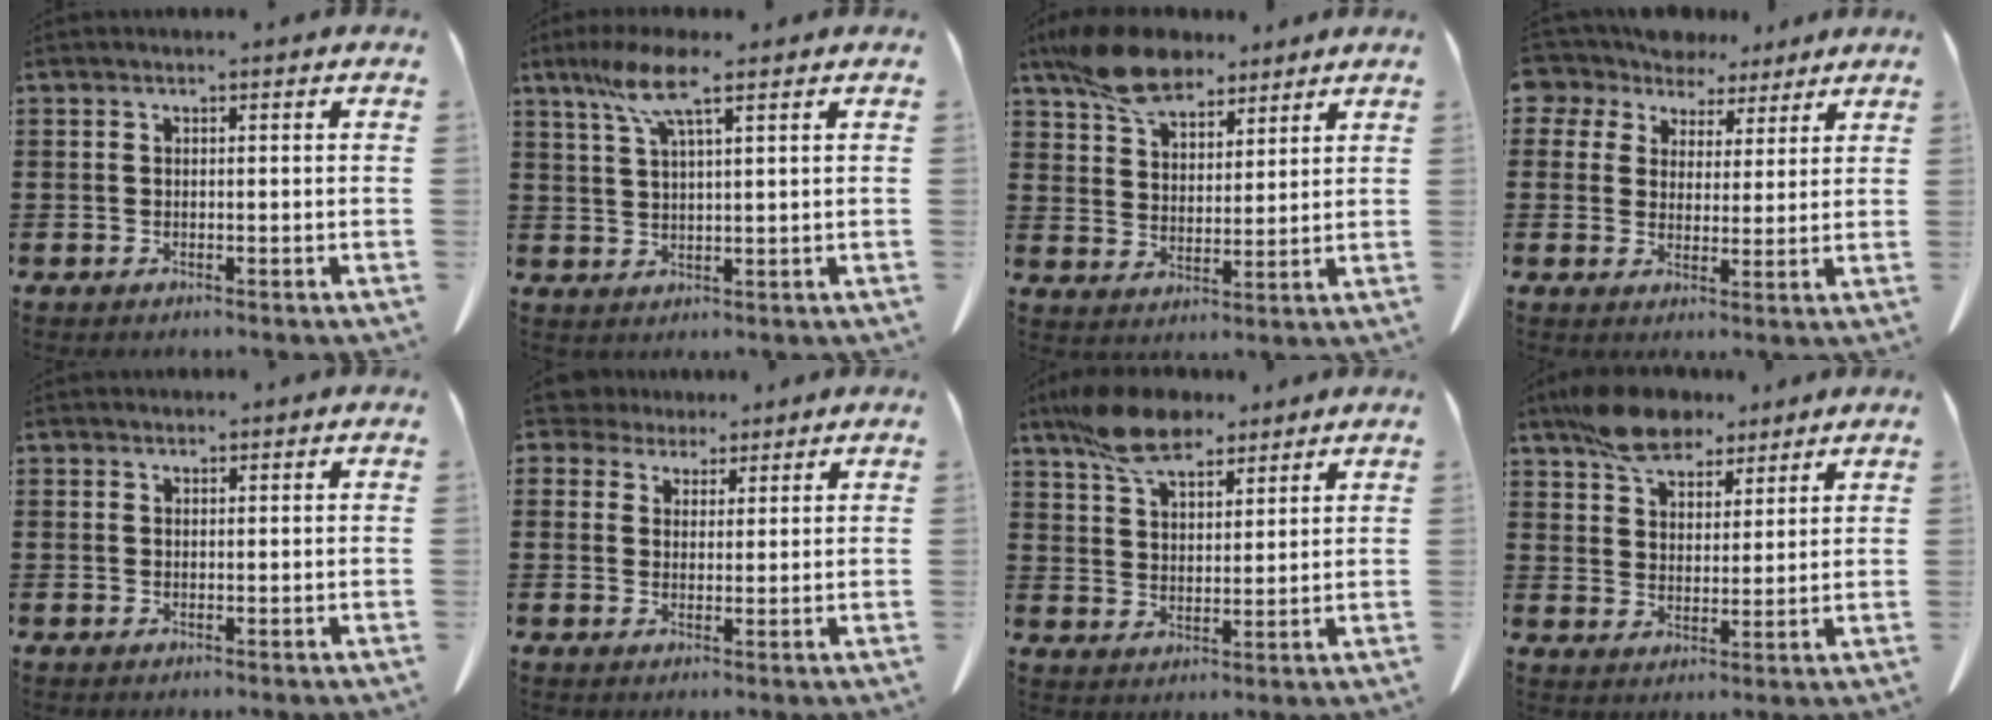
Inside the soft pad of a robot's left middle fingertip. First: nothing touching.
{"total": 7.2, "force": [4.4, 0.8, 5.7], "torque": [-0.121, 0.001, 0.077]}
{"total": 10.6, "force": [8.4, 4.4, 4.8], "torque": [-0.105, -0.015, 0.158]}
{"total": 5.4, "force": [4.4, 3.1, 0.3], "torque": [-0.039, -0.012, 0.080]}
{"total": 0.8, "force": [0.7, 0.3, 0.0], "torque": [-0.002, 0.000, 0.015]}
{"total": 4.1, "force": [3.5, 2.1, 0.7], "torque": [-0.030, 0.002, 0.065]}
{"total": 10.1, "force": [7.8, 4.1, 5.0], "torque": [-0.112, -0.010, 0.146]}
{"total": 9.0, "force": [7.4, 3.8, 3.4], "torque": [-0.075, -0.012, 0.139]}